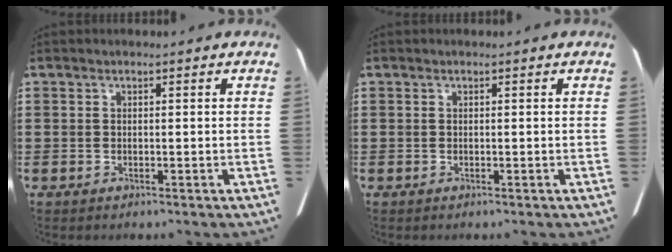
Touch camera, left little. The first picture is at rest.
{"total": 0.0}